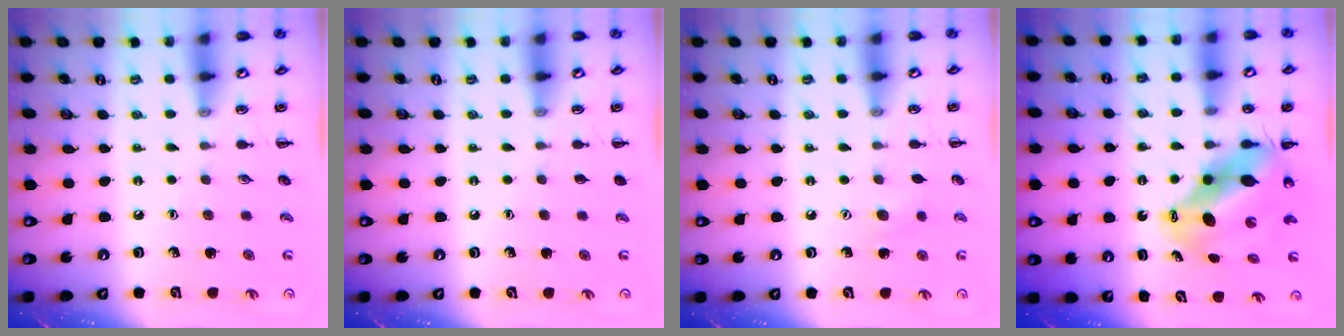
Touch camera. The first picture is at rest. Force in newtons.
{"total": 0.0}
{"total": 4.4, "press": 4.3, "slide": 0.9}
{"total": 9.9, "press": 9.6, "slide": 2.6}